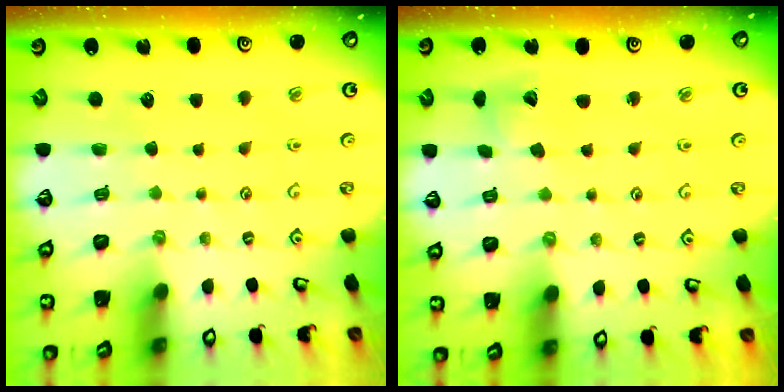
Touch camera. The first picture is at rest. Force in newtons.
{"total": 5.5, "press": 5.5, "slide": 0.7}